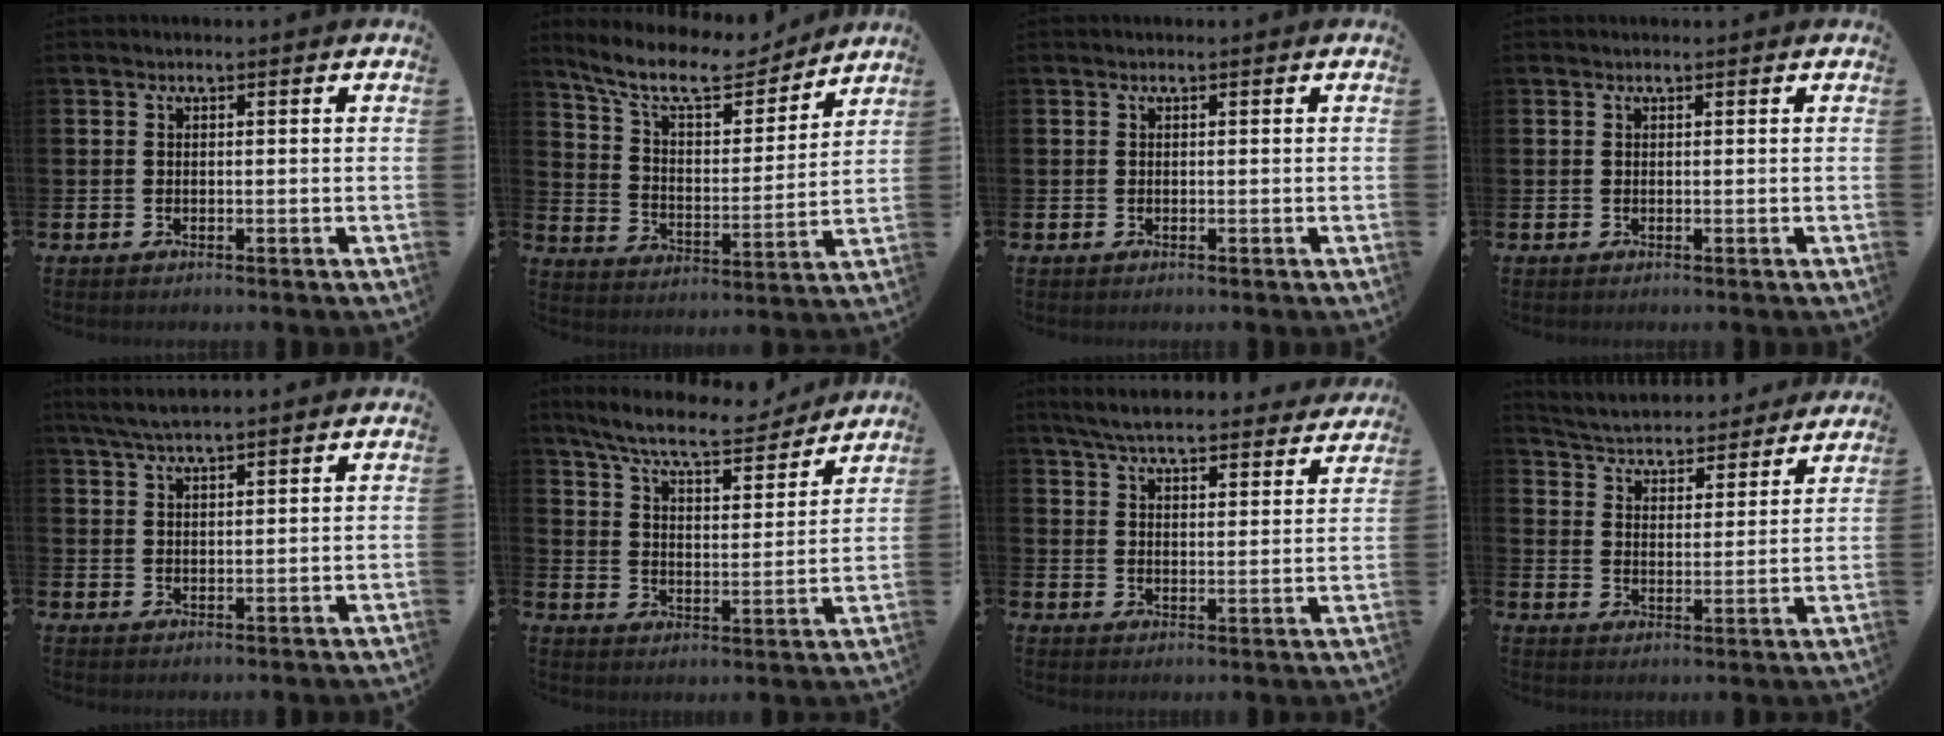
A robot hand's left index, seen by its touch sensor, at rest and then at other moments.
{"total": 10.9, "force": [9.5, 3.1, 4.3], "torque": [-0.115, -0.057, 0.165]}
{"total": 0.0}
{"total": 0.0}
{"total": 4.5, "force": [4.1, 0.5, 1.9], "torque": [-0.051, -0.005, 0.076]}
{"total": 8.9, "force": [8.2, 1.1, 3.4], "torque": [-0.094, -0.046, 0.142]}
{"total": 6.3, "force": [6.0, 0.9, 1.6], "torque": [-0.050, -0.036, 0.104]}
{"total": 4.6, "force": [4.5, 1.1, 0.1], "torque": [-0.024, -0.044, 0.071]}